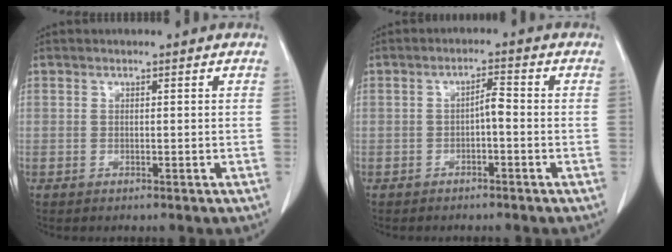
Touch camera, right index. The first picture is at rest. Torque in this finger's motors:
{"motor_torque": [0.40, -0.35, 0.20, 0.05]}